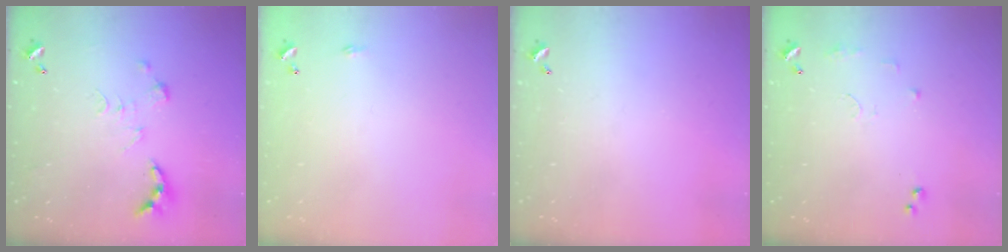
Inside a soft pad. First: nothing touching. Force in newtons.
{"total": 2.2, "press": 2.1, "slide": 0.4}
{"total": 0.0}
{"total": 8.3, "press": 8.3, "slide": 0.8}